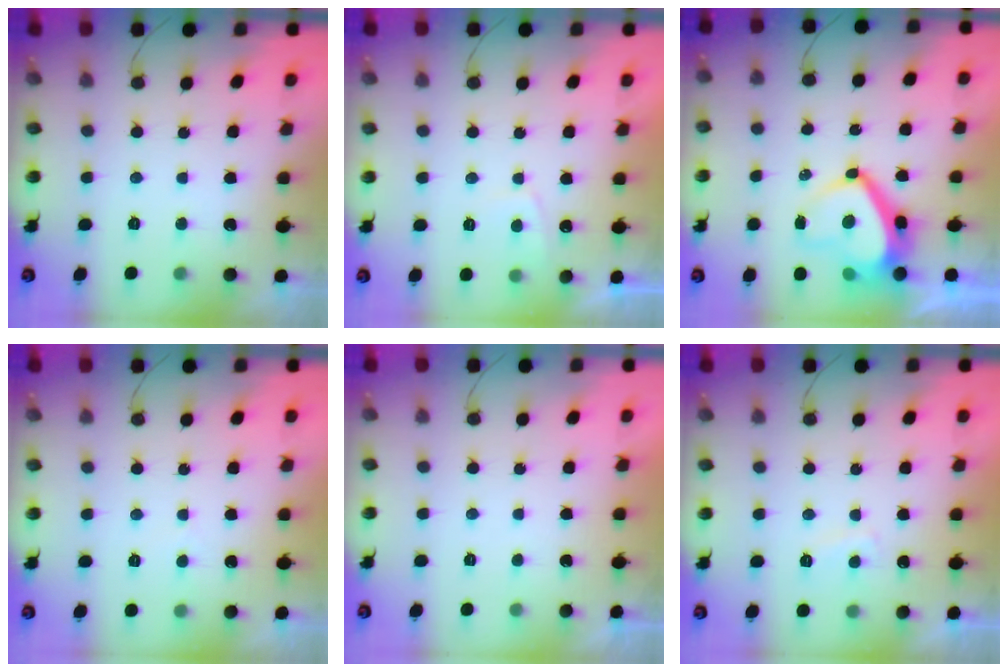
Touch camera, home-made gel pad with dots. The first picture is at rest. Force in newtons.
{"total": 1.8, "press": 1.7, "slide": 0.7}
{"total": 10.0, "press": 9.9, "slide": 1.4}
{"total": 2.7, "press": 2.7, "slide": 0.2}
{"total": 2.3, "press": 2.3, "slide": 0.4}
{"total": 3.0, "press": 2.9, "slide": 0.8}